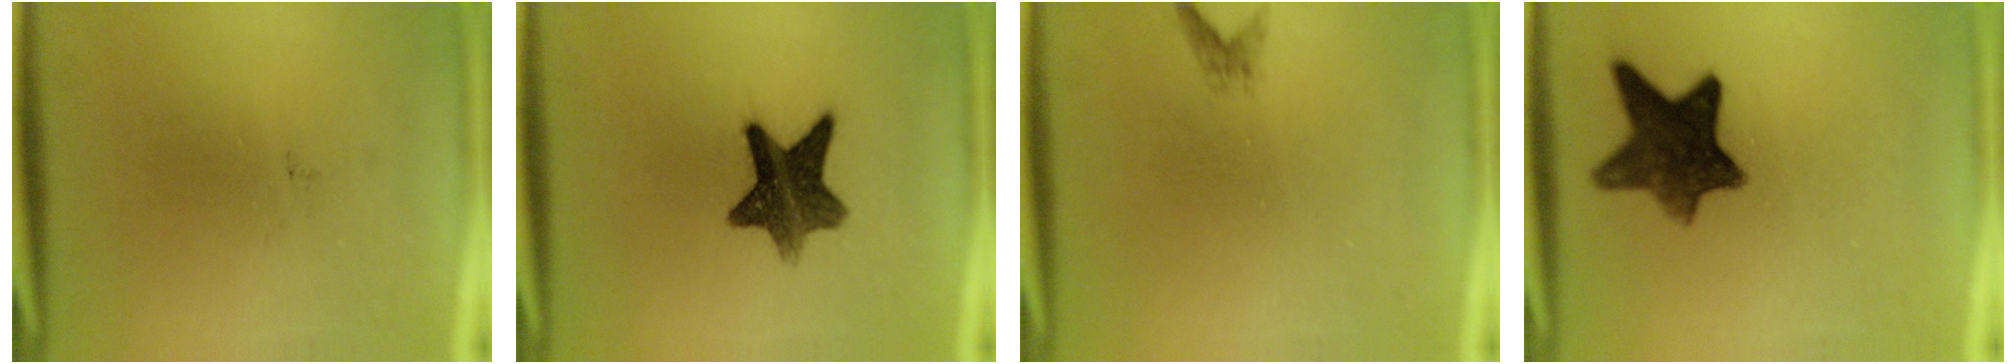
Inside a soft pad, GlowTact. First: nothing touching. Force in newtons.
{"total": 10.5}
{"total": 1.1}
{"total": 10.3}